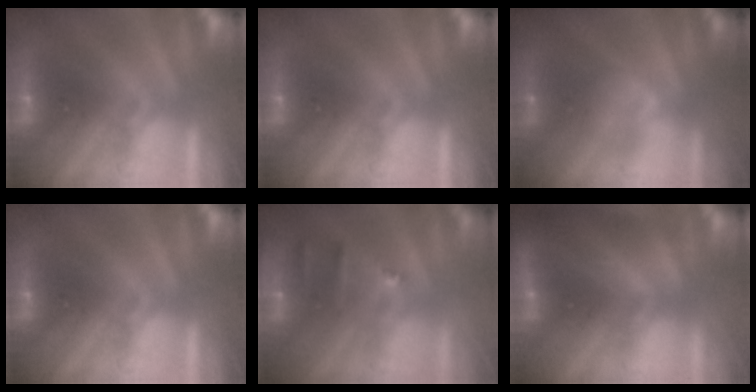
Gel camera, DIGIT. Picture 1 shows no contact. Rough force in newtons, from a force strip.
{"total": 0.0}
{"total": 2.3}
{"total": 0.0}
{"total": 2.4}
{"total": 8.4}